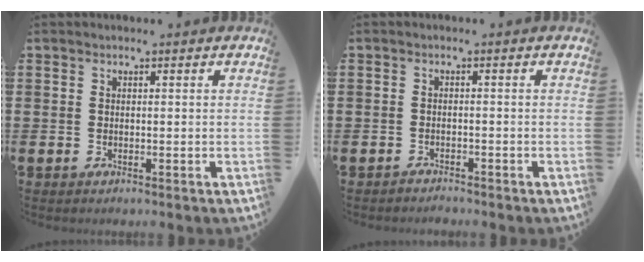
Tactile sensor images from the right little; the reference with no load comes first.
{"total": 1.1, "force": [-1.1, 0.0, -0.1], "torque": [-0.001, 0.002, -0.024]}